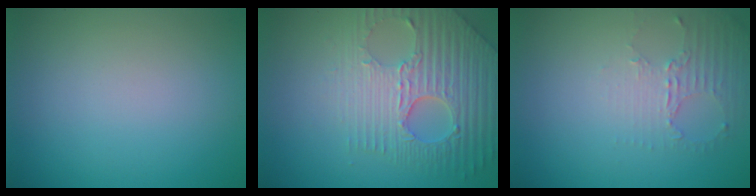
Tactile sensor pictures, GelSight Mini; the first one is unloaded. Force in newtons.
{"total": 7.4, "press": 5.4, "slide": 5.1}
{"total": 2.3, "press": 1.8, "slide": 1.6}